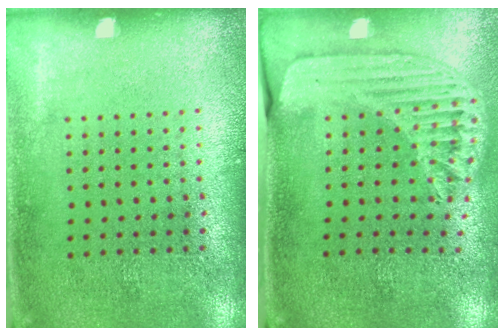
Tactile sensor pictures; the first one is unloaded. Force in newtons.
{"total": 1.6, "press": 1.5, "slide": 0.4}